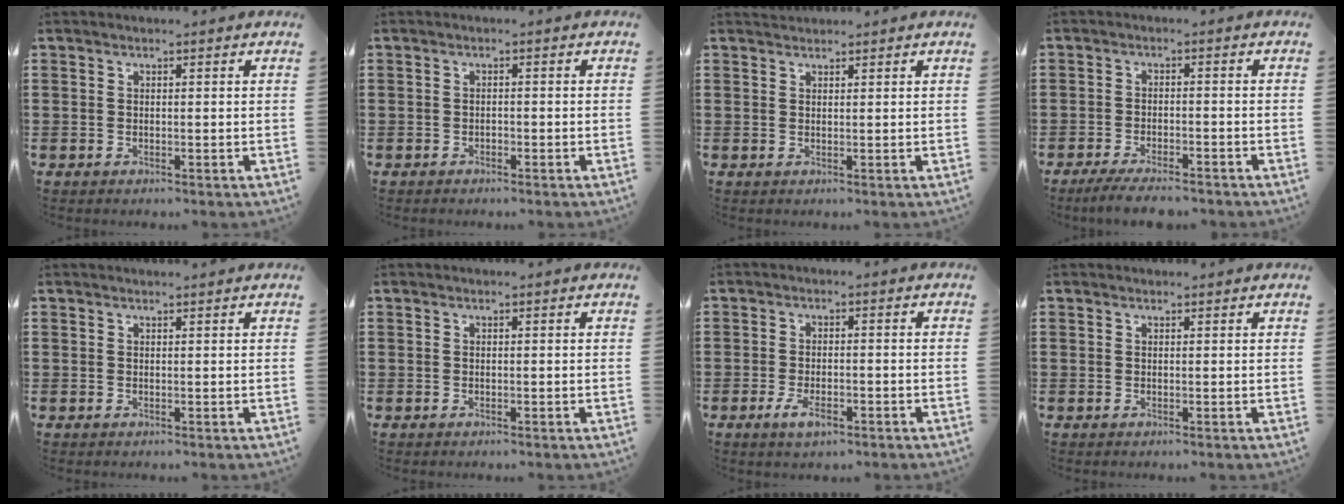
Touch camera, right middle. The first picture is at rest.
{"total": 0.8, "force": [-0.7, 0.2, 0.2], "torque": [-0.005, -0.002, -0.015]}
{"total": 1.0, "force": [1.0, 0.2, -0.1], "torque": [-0.001, -0.001, 0.019]}
{"total": 3.8, "force": [-3.4, 0.4, 1.6], "torque": [-0.031, -0.004, -0.068]}
{"total": 0.7, "force": [0.6, -0.1, 0.1], "torque": [-0.001, -0.003, 0.012]}
{"total": 0.0}
{"total": 3.4, "force": [-1.6, 1.3, 2.7], "torque": [-0.060, -0.005, -0.033]}
{"total": 0.5, "force": [0.5, 0.0, 0.0], "torque": [-0.002, -0.002, 0.011]}